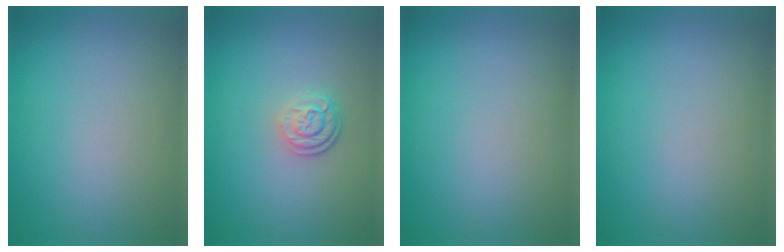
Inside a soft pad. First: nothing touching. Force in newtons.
{"total": 2.6, "press": 2.0, "slide": 1.6}
{"total": 0.0}
{"total": 0.0}